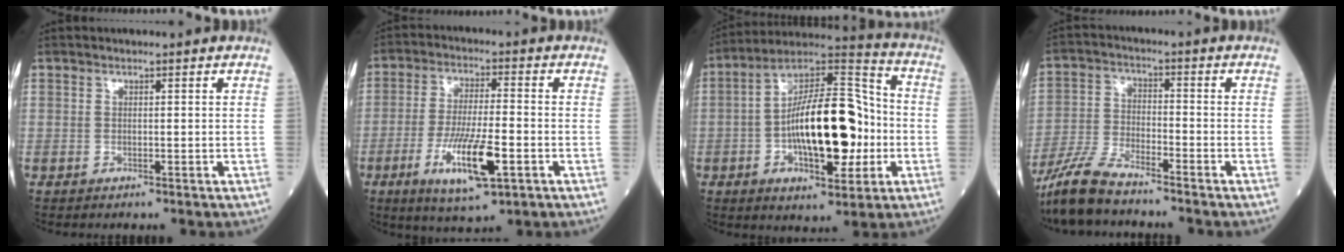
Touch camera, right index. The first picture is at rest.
{"total": 12.1, "force": [-4.5, 2.5, 11.0], "torque": [-0.214, -0.016, -0.073]}
{"total": 20.7, "force": [-2.6, 7.7, 19.0], "torque": [-0.335, 0.029, -0.037]}
{"total": 10.3, "force": [-8.6, 2.2, 5.2], "torque": [-0.120, -0.023, -0.167]}